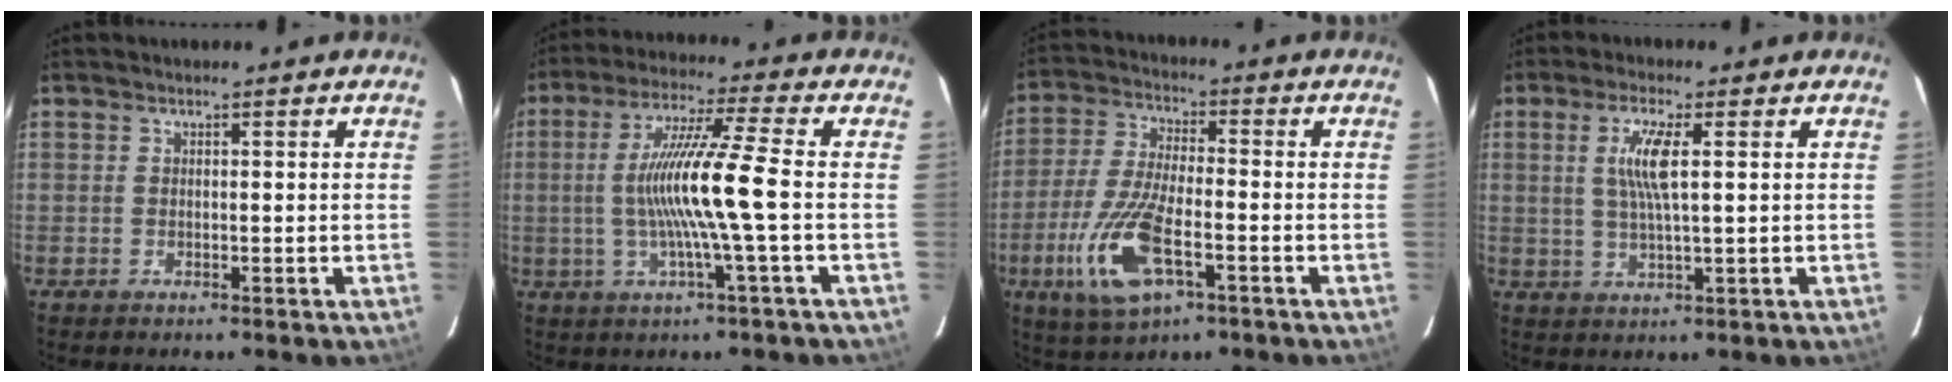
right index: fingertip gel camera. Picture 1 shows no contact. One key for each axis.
{"total": 12.2, "fx": -1.4, "fy": -1.5, "fz": 12.0, "tx": -0.225, "ty": -0.001, "tz": -0.024}
{"total": 14.7, "fx": -5.7, "fy": 5.3, "fz": 12.4, "tx": -0.273, "ty": -0.017, "tz": -0.108}
{"total": 6.1, "fx": 1.4, "fy": 0.5, "fz": 5.9, "tx": -0.116, "ty": -0.002, "tz": 0.026}